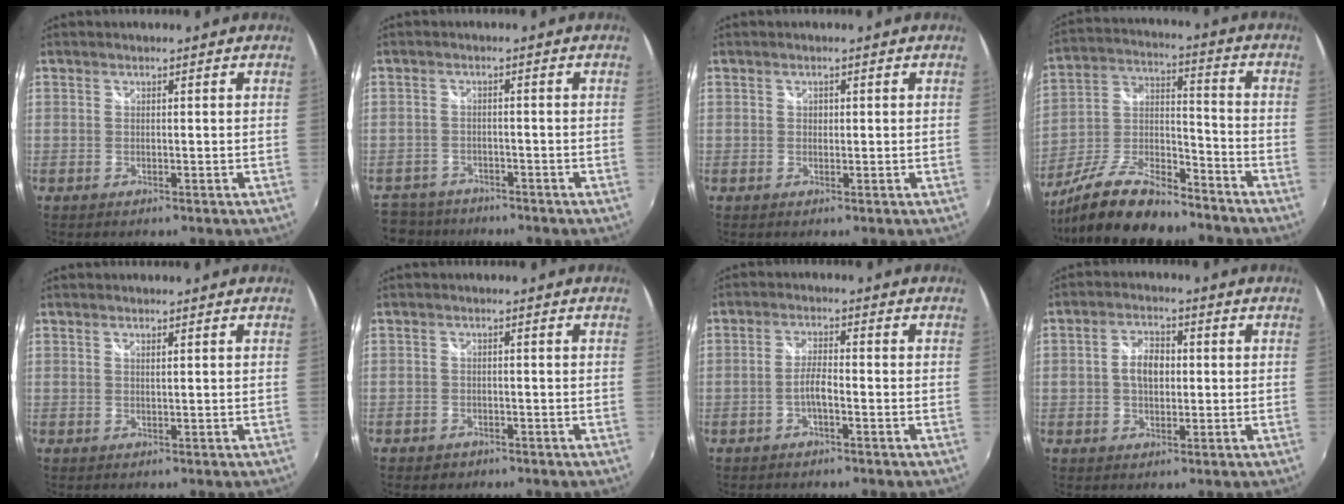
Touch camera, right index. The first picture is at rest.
{"total": 7.2, "force": [-6.3, 3.4, 0.8], "torque": [-0.041, -0.001, -0.108]}
{"total": 0.8, "force": [0.1, 0.8, 0.2], "torque": [-0.001, 0.001, 0.000]}
{"total": 17.8, "force": [-13.7, 5.7, 9.8], "torque": [-0.209, -0.009, -0.240]}
{"total": 0.7, "force": [0.4, 0.0, 0.5], "torque": [-0.011, 0.001, 0.006]}
{"total": 2.6, "force": [-1.7, 1.9, 0.5], "torque": [-0.017, -0.001, -0.028]}
{"total": 3.1, "force": [-1.4, 0.5, 2.8], "torque": [-0.059, 0.007, -0.028]}
{"total": 5.7, "force": [0.2, 3.7, 4.3], "torque": [-0.078, 0.012, 0.004]}